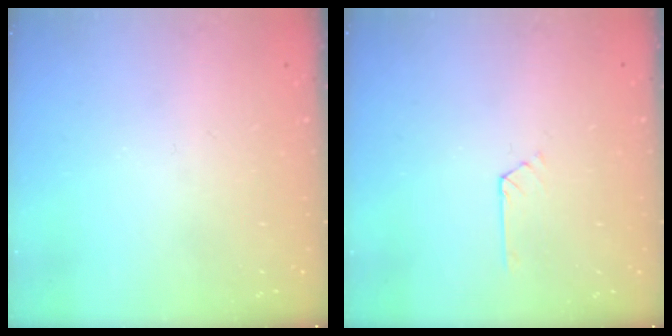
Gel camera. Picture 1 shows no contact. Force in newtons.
{"total": 2.7, "press": 2.7, "slide": 0.4}